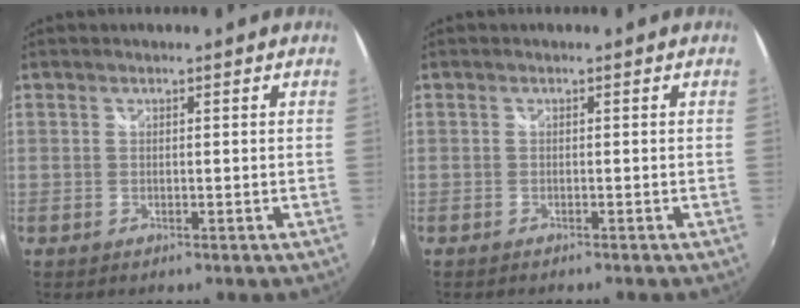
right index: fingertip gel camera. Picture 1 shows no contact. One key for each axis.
{"total": 0.8, "fx": -0.8, "fy": 0.1, "fz": 0.1, "tx": -0.004, "ty": -0.006, "tz": -0.015}